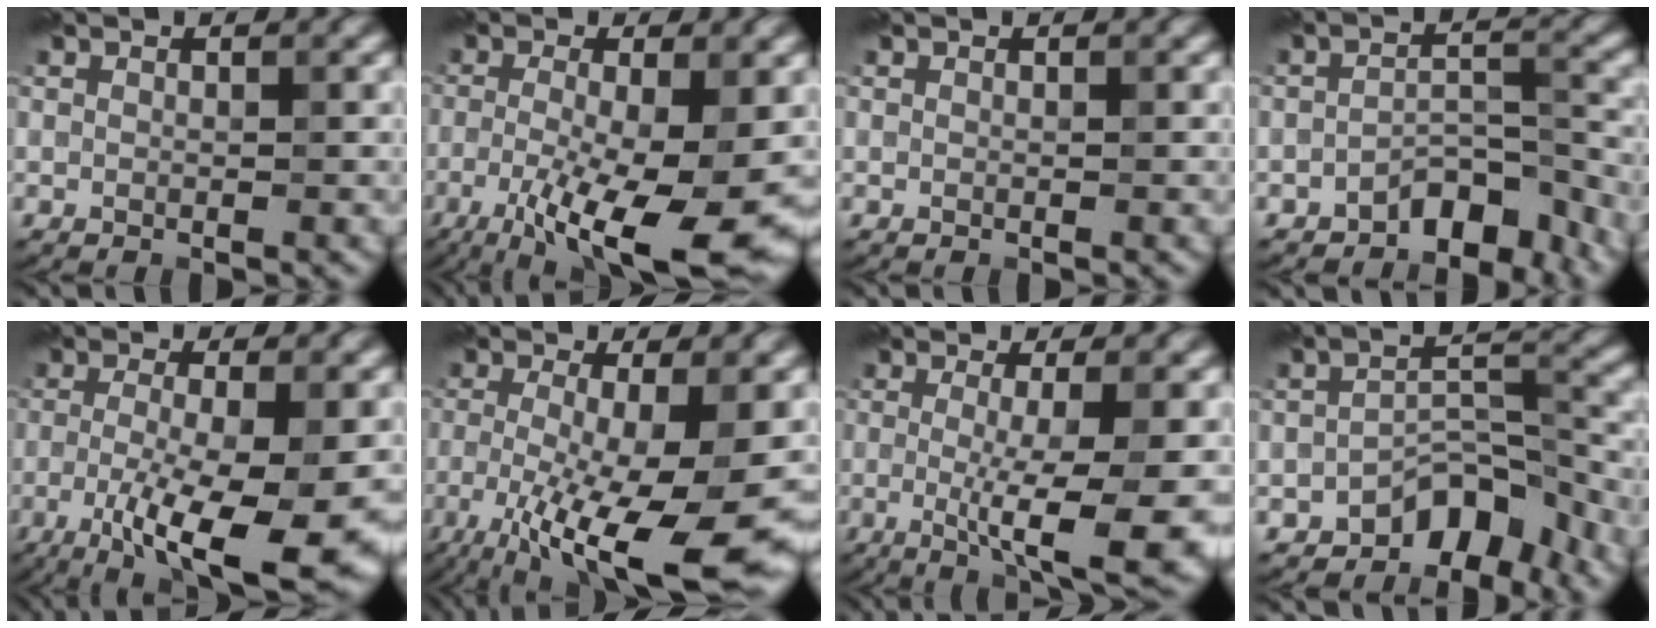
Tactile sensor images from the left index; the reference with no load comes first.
{"total": 11.4, "force": [-3.9, 3.0, 10.3], "torque": [-0.181, -0.026, -0.058]}
{"total": 0.0}
{"total": 4.6, "force": [-3.5, 1.9, 2.2], "torque": [-0.022, 0.010, -0.065]}
{"total": 10.8, "force": [-3.3, 2.9, 9.9], "torque": [-0.171, -0.022, -0.047]}
{"total": 12.3, "force": [-4.8, 2.8, 10.9], "torque": [-0.196, -0.030, -0.073]}
{"total": 8.9, "force": [-1.3, 1.9, 8.6], "torque": [-0.122, -0.019, -0.017]}
{"total": 5.9, "force": [-4.2, 2.8, 3.0], "torque": [-0.028, 0.009, -0.077]}